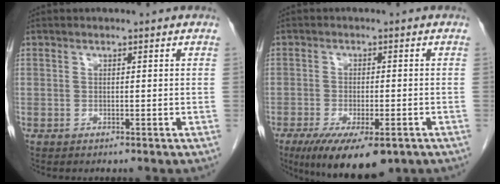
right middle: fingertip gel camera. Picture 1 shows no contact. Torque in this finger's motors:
{"motor_torque": [1.04, -1.10, 0.22, 0.06]}